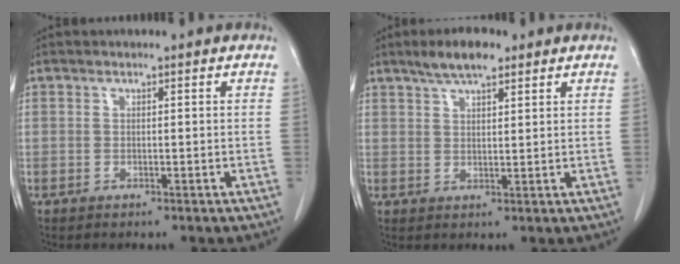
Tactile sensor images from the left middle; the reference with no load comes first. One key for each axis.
{"total": 5.5, "fx": 4.0, "fy": 1.5, "fz": 3.5, "tx": -0.069, "ty": 0.009, "tz": 0.071}